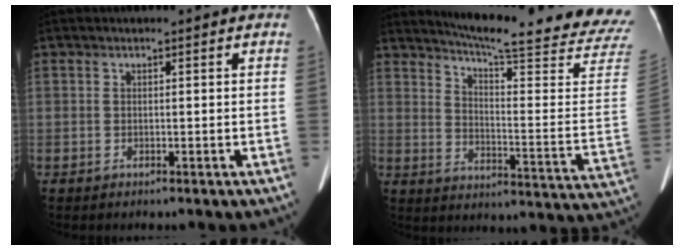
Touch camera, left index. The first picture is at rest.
{"total": 25.7, "force": [23.5, -0.1, 10.4], "torque": [-0.153, -0.133, 0.278]}